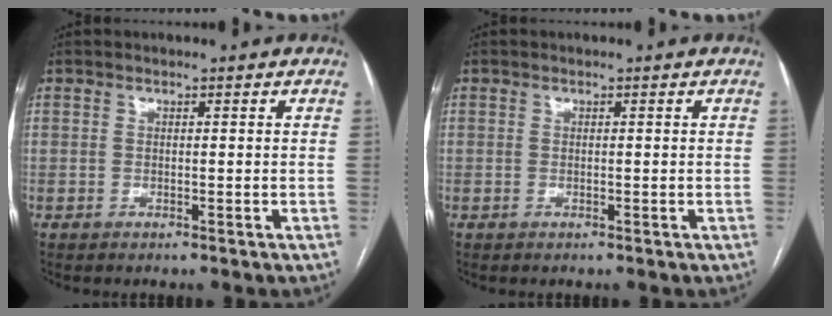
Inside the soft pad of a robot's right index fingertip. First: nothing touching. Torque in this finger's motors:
{"motor_torque": [-0.08, 0.00, -0.02, 0.00]}